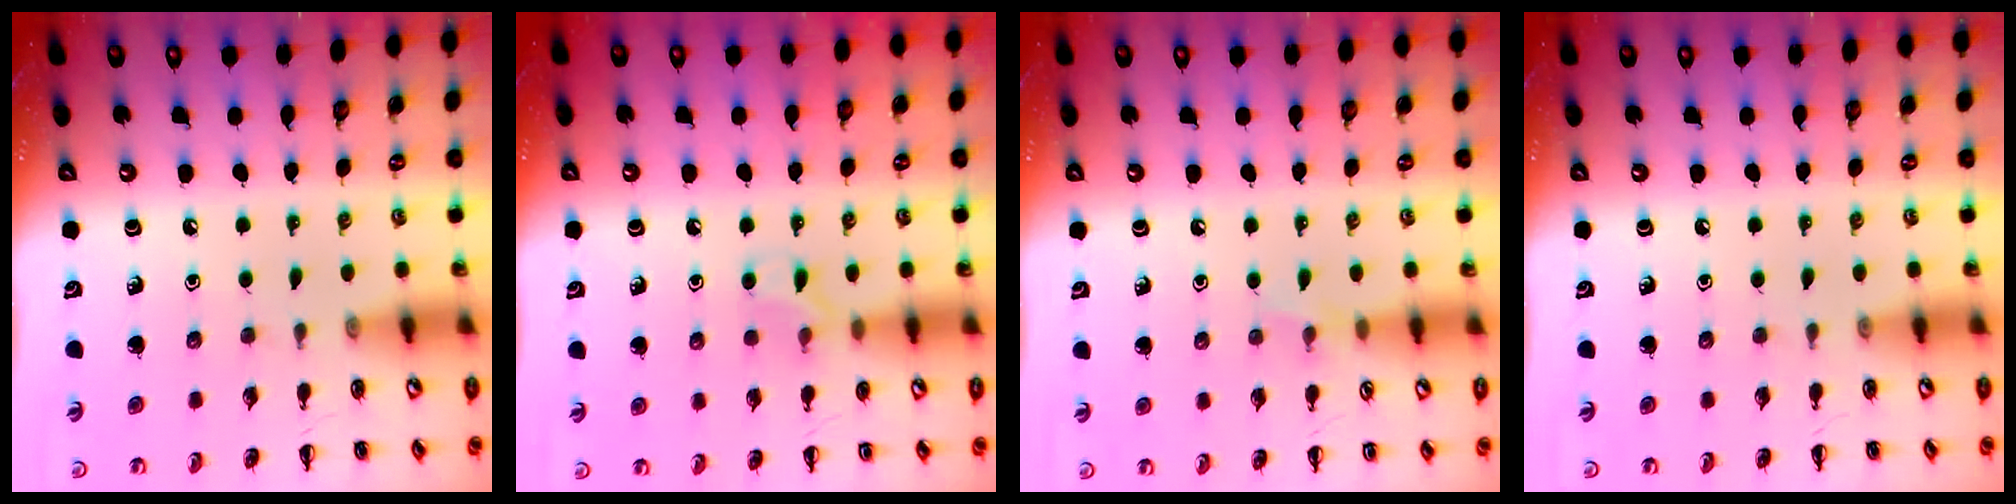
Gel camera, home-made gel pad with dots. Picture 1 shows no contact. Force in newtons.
{"total": 6.1, "press": 5.7, "slide": 2.1}
{"total": 3.9, "press": 3.7, "slide": 1.2}
{"total": 0.0}